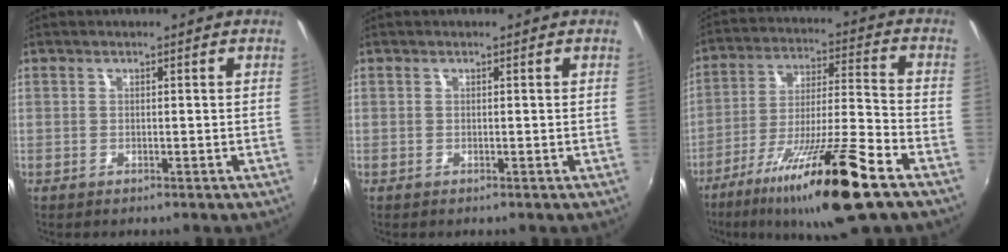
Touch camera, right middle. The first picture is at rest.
{"total": 0.0}
{"total": 18.8, "force": [-11.8, 0.6, 14.6], "torque": [-0.272, -0.027, -0.203]}